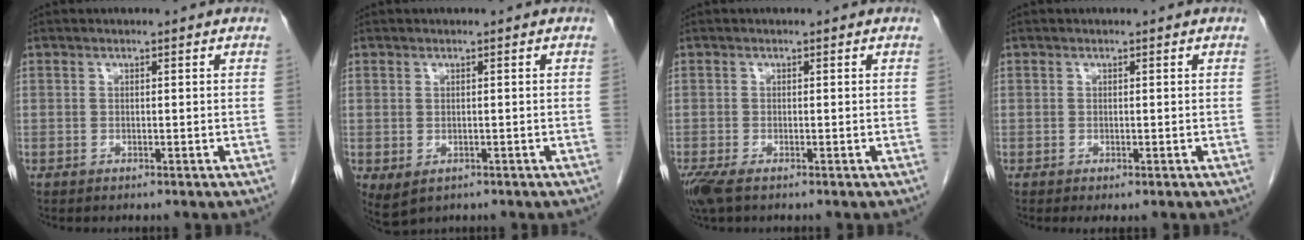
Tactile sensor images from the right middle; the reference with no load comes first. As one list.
[{"total": 3.1, "force": [-1.1, 2.1, 2.0], "torque": [-0.043, -0.011, -0.006]}, {"total": 3.1, "force": [-1.9, 1.0, 2.2], "torque": [-0.050, -0.011, -0.034]}, {"total": 0.8, "force": [-0.4, 0.3, 0.7], "torque": [-0.009, -0.004, -0.001]}]